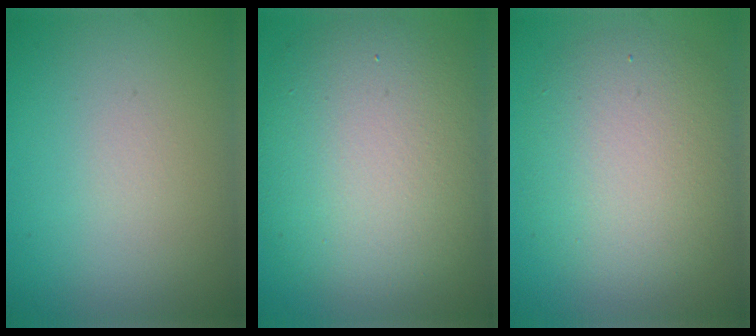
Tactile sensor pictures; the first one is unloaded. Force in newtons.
{"total": 11.4, "press": 11.4, "slide": 1.0}
{"total": 6.7, "press": 6.7, "slide": 0.4}